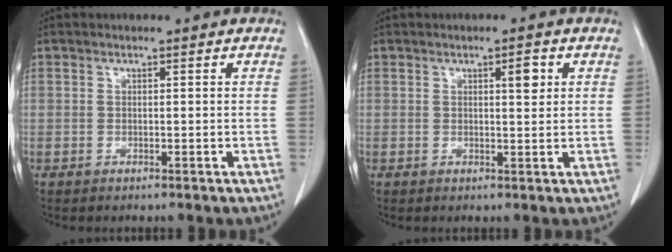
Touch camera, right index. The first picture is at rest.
{"total": 2.4, "force": [0.9, 0.5, 2.1], "torque": [-0.033, -0.001, 0.014]}